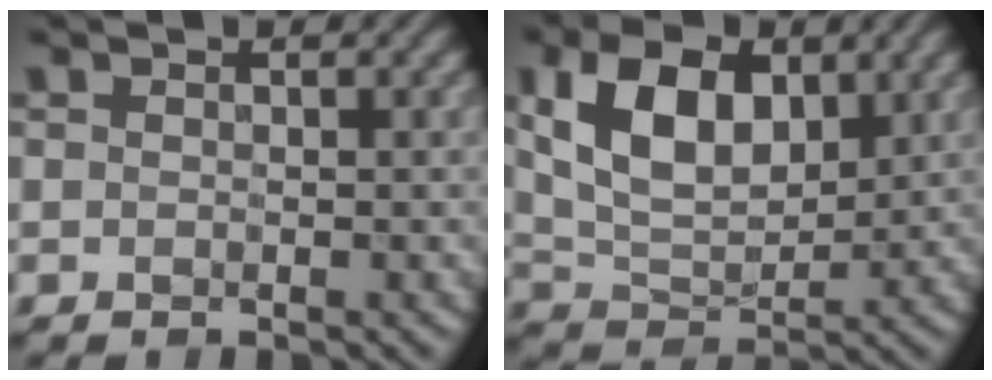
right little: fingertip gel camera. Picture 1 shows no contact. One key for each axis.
{"total": 8.1, "fx": 2.3, "fy": 4.9, "fz": 6.0, "tx": -0.126, "ty": 0.002, "tz": 0.042}